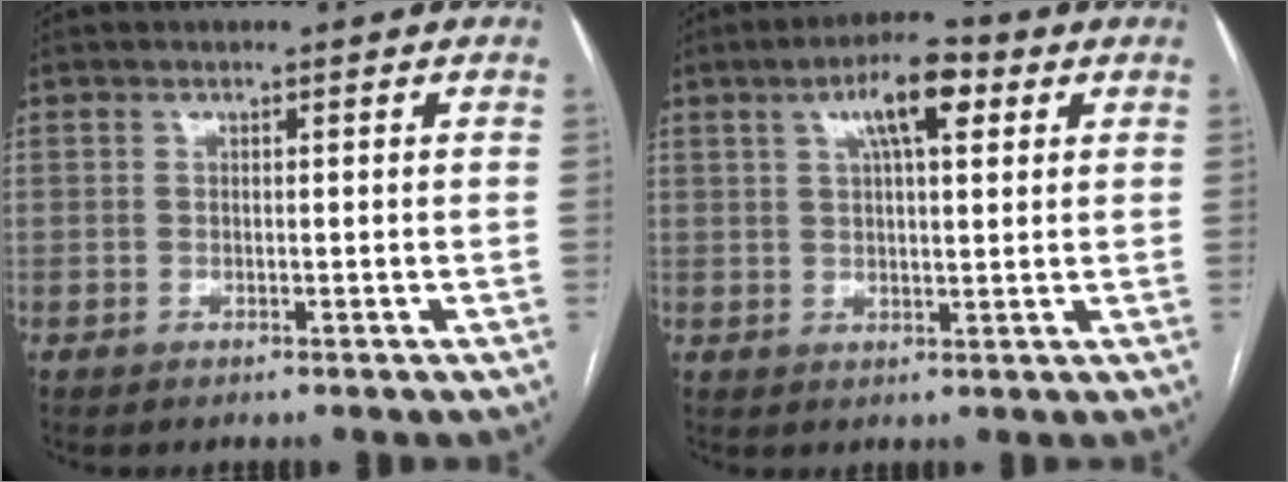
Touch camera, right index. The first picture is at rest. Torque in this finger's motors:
{"motor_torque": [0.99, 0.65, 0.18, 0.09]}